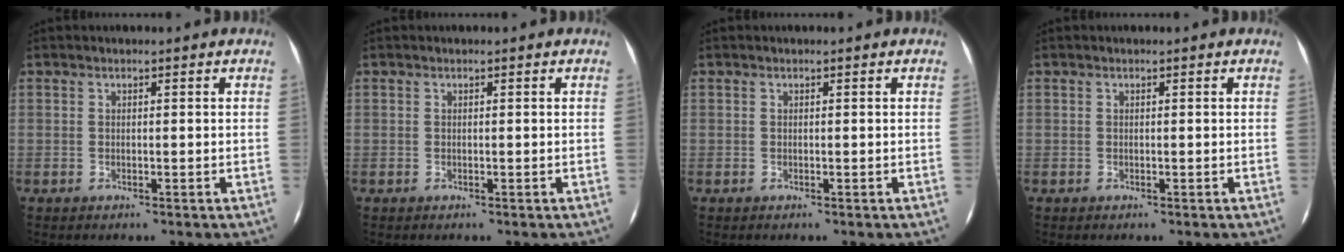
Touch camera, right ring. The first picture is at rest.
{"total": 0.0}
{"total": 0.0}
{"total": 0.0}